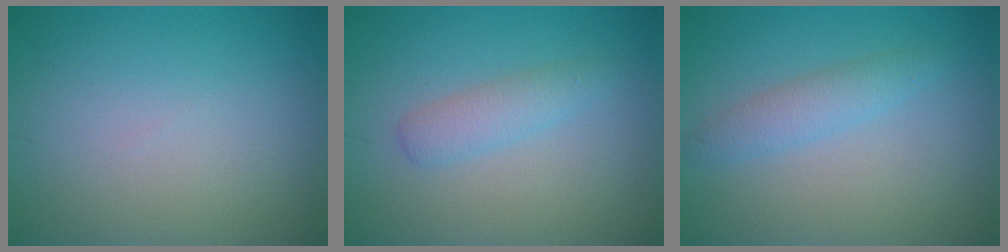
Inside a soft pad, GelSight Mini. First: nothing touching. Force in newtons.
{"total": 2.0, "press": 2.0, "slide": 0.1}
{"total": 2.1, "press": 2.1, "slide": 0.0}